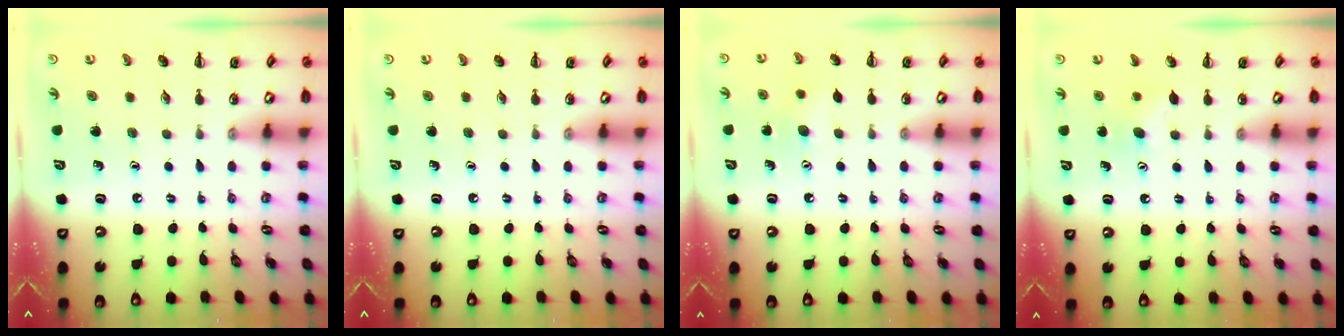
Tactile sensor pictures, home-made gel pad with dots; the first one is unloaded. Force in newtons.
{"total": 0.0}
{"total": 8.1, "press": 7.9, "slide": 1.8}
{"total": 5.4, "press": 5.2, "slide": 1.4}